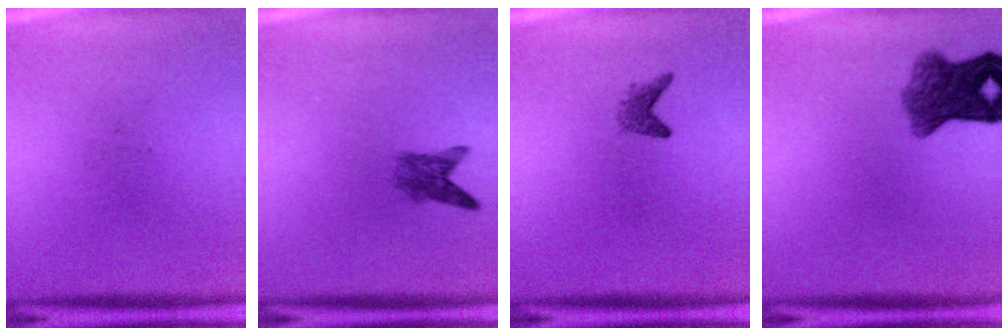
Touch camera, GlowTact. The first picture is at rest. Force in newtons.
{"total": 2.9}
{"total": 1.4}
{"total": 6.7}